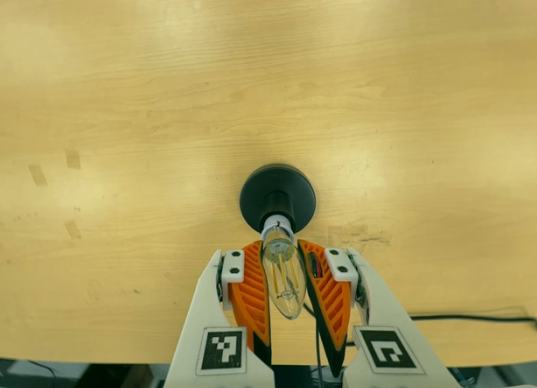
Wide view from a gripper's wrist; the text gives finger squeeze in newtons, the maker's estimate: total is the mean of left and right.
{"total": 17.0, "left": 16.9, "right": 17.0}